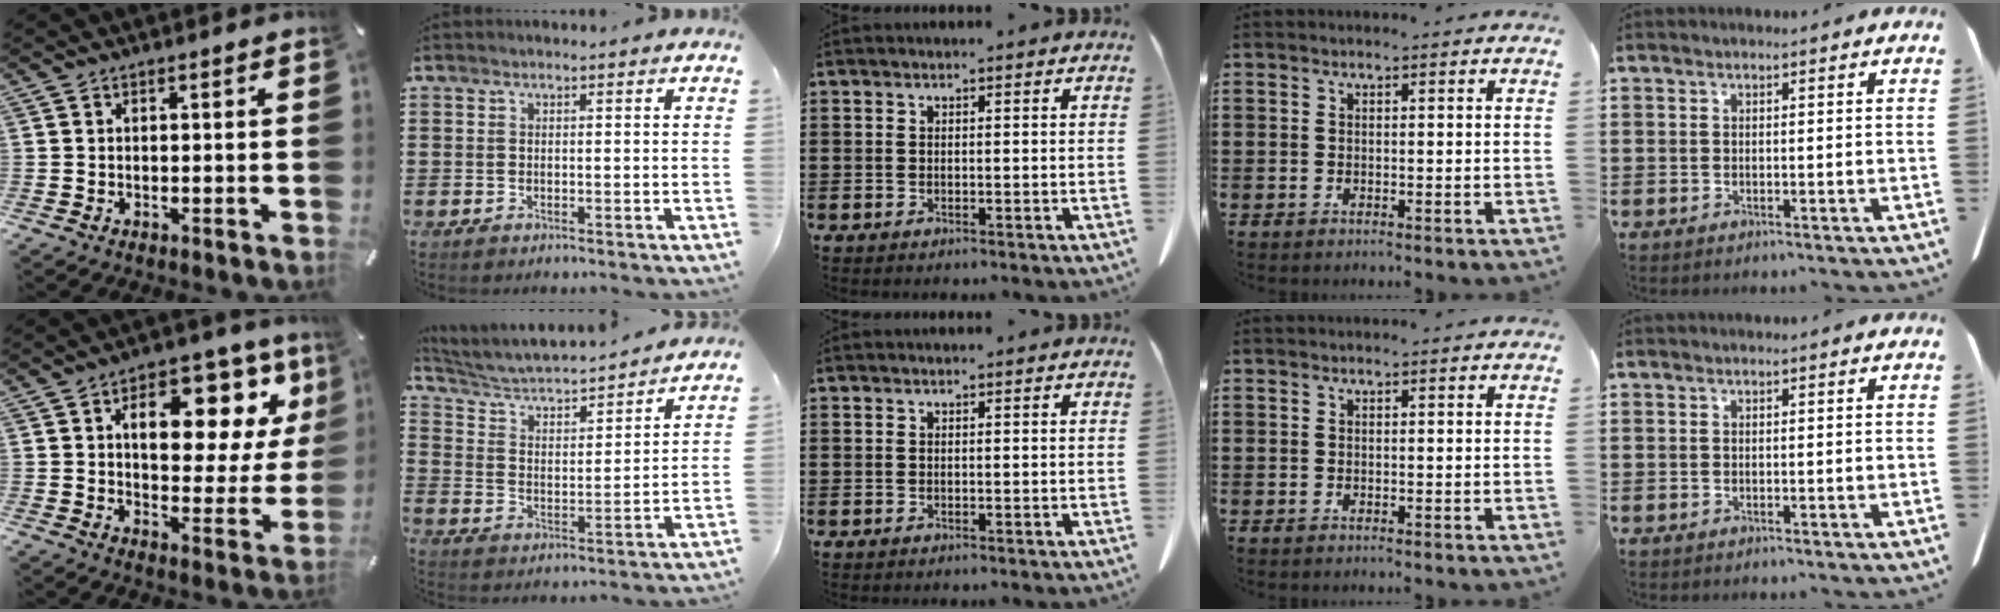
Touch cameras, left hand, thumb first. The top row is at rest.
{"thumb": {"total": 16.2, "force": [7.3, 9.4, 10.9], "torque": [-0.145, -0.039, 0.117]}, "index": {"total": 3.9, "force": [3.7, 0.4, 1.0], "torque": [-0.041, -0.036, 0.053]}}